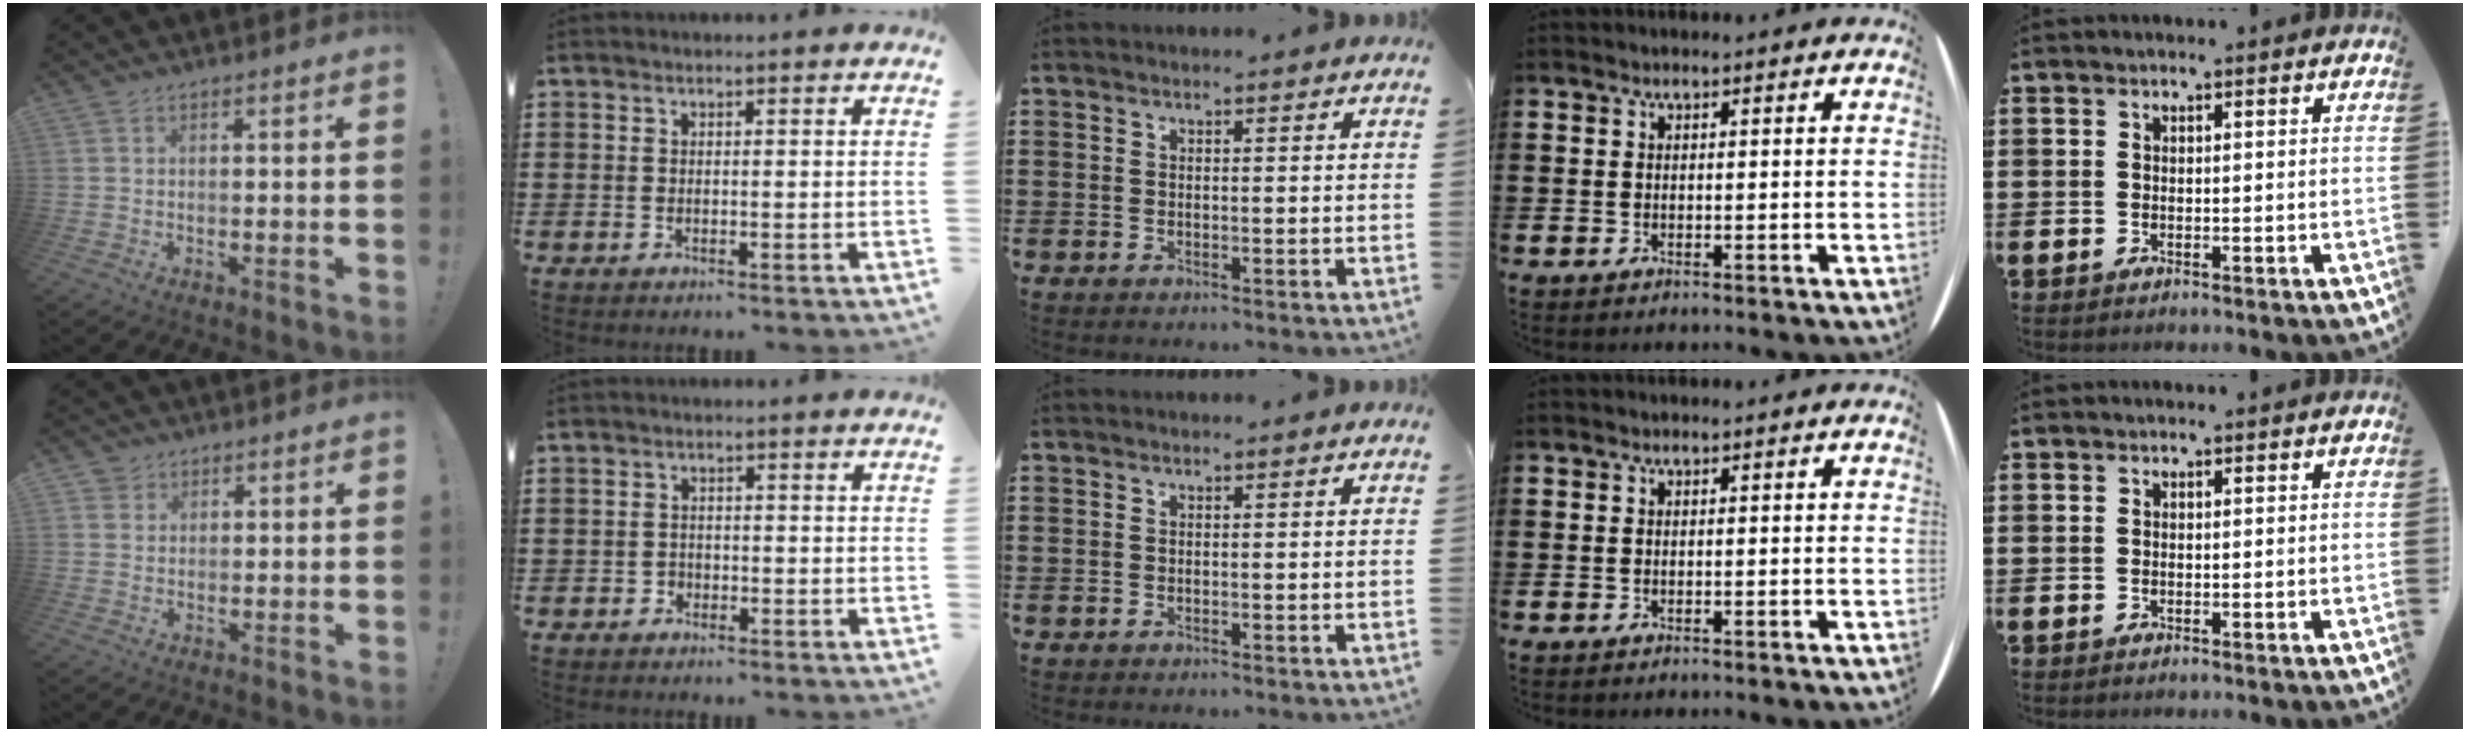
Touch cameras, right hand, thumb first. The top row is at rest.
{"thumb": {"total": 2.2, "force": [1.5, 1.6, 0.0], "torque": [0.002, -0.005, 0.026]}, "index": {"total": 1.3, "force": [-0.9, 0.9, 0.2], "torque": [-0.007, 0.001, -0.022]}}